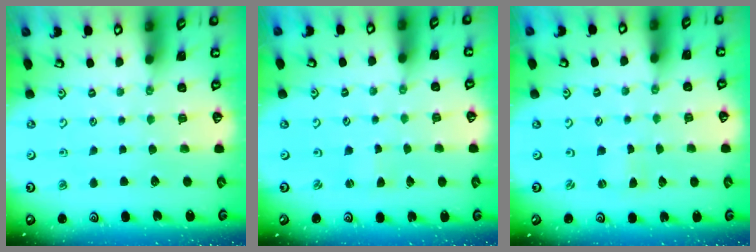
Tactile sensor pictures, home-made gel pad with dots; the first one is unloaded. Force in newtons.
{"total": 1.0, "press": 1.0, "slide": 0.2}
{"total": 0.0}